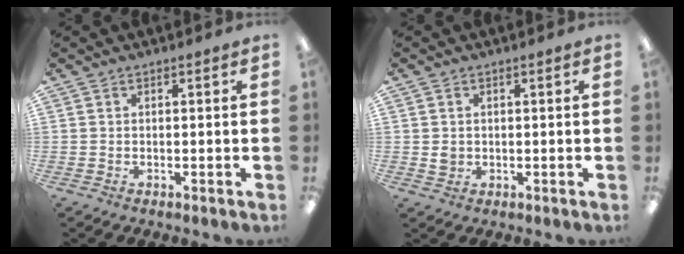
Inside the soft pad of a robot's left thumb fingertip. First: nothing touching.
{"total": 1.6, "force": [0.3, 1.5, 0.6], "torque": [-0.005, 0.001, 0.003]}